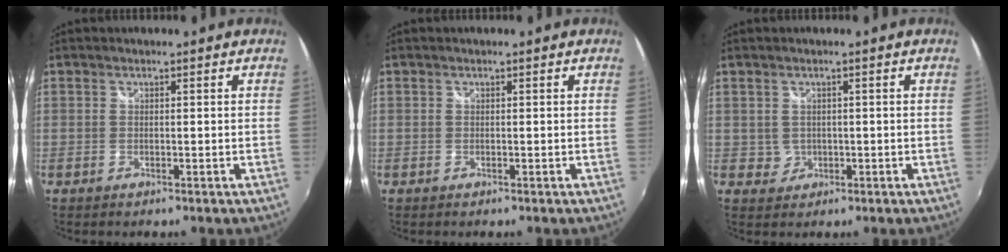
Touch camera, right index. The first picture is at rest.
{"total": 0.0}
{"total": 2.0, "force": [0.2, 2.0, 0.2], "torque": [0.000, 0.004, 0.007]}